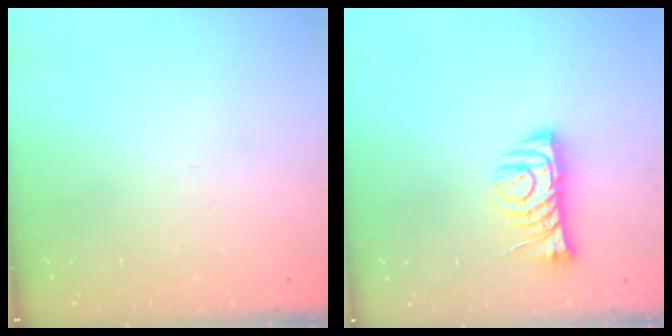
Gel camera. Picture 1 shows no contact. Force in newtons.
{"total": 9.9, "press": 9.8, "slide": 0.8}